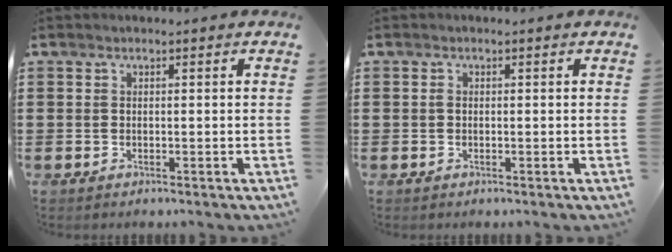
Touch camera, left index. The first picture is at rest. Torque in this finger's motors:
{"motor_torque": [0.50, 0.57, 0.09, 0.01]}